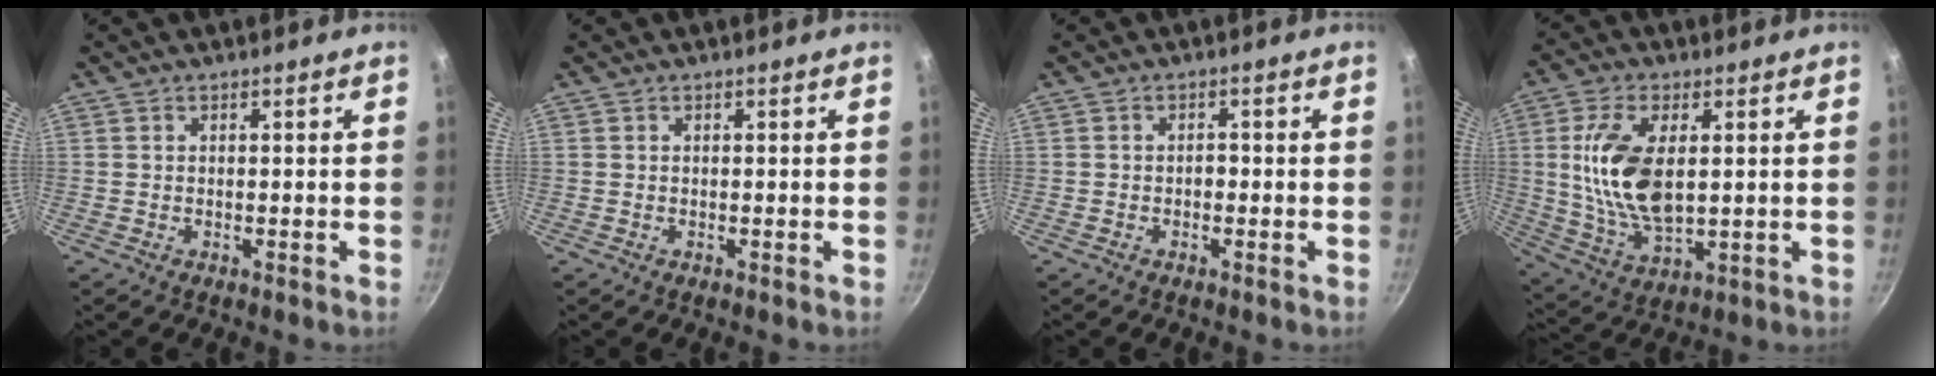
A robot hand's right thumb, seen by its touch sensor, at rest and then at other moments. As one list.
[{"total": 0.0}, {"total": 1.3, "force": [-0.4, 0.9, 0.8], "torque": [-0.006, 0.004, -0.009]}, {"total": 14.7, "force": [2.0, 7.4, 12.6], "torque": [-0.250, -0.015, 0.048]}]